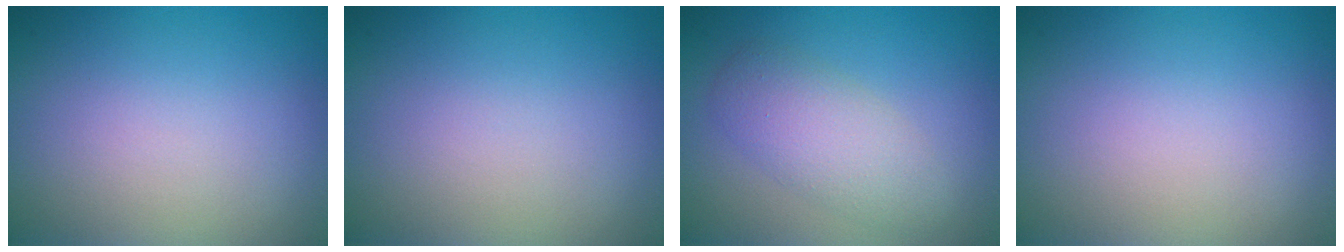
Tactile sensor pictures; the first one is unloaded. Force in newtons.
{"total": 0.0}
{"total": 3.6, "press": 3.6, "slide": 0.2}
{"total": 0.0}